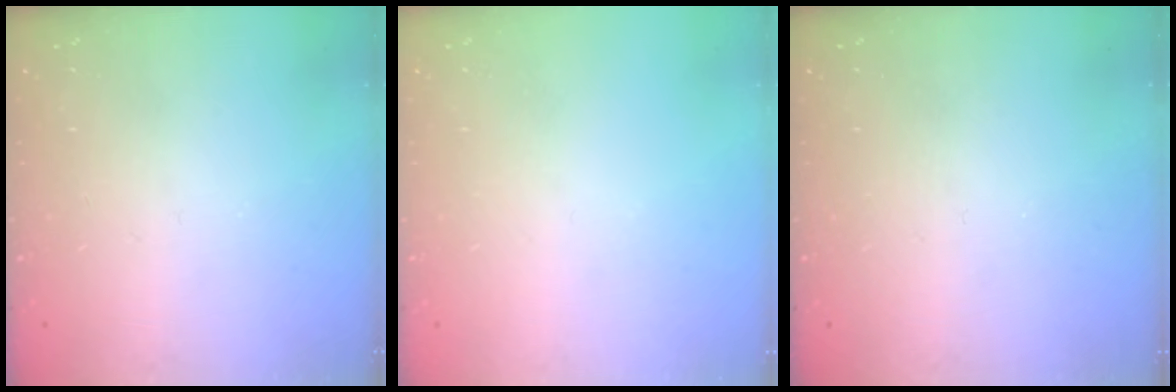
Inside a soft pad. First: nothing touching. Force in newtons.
{"total": 0.0}
{"total": 0.0}